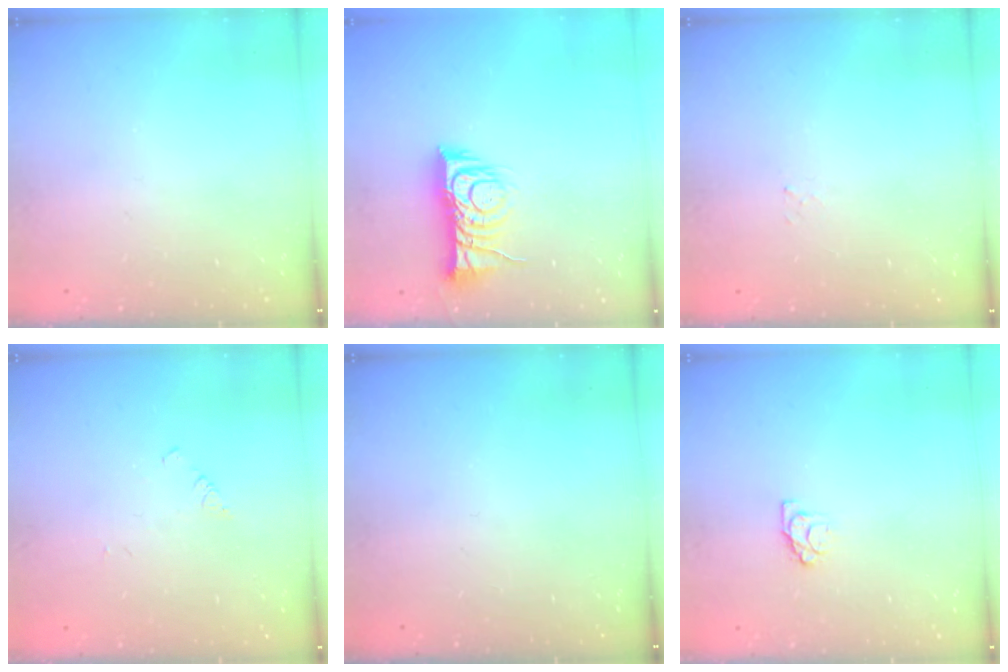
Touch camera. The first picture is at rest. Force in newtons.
{"total": 10.0, "press": 10.0, "slide": 0.3}
{"total": 1.5, "press": 1.5, "slide": 0.2}
{"total": 1.0, "press": 0.9, "slide": 0.2}
{"total": 0.0}
{"total": 3.6, "press": 3.6, "slide": 0.4}